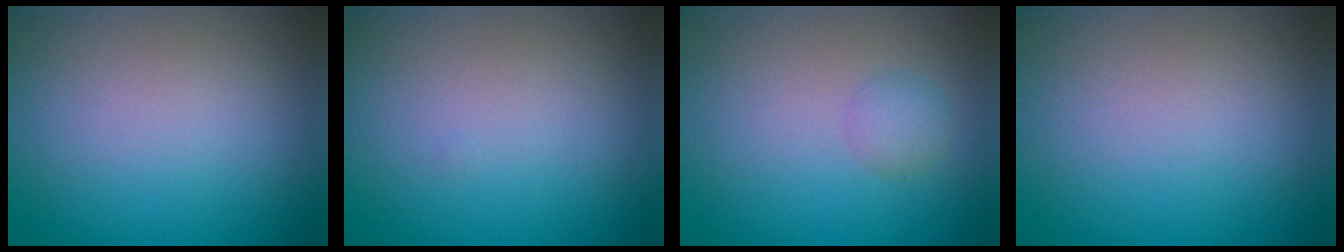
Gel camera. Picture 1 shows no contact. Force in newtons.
{"total": 0.0}
{"total": 1.3, "press": 1.3, "slide": 0.0}
{"total": 0.0}